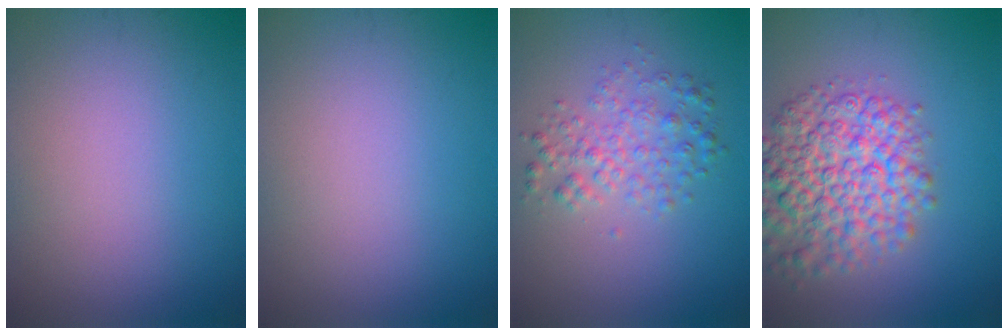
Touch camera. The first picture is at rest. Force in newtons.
{"total": 0.0}
{"total": 3.0, "press": 3.0, "slide": 0.1}
{"total": 8.1, "press": 8.1, "slide": 0.3}